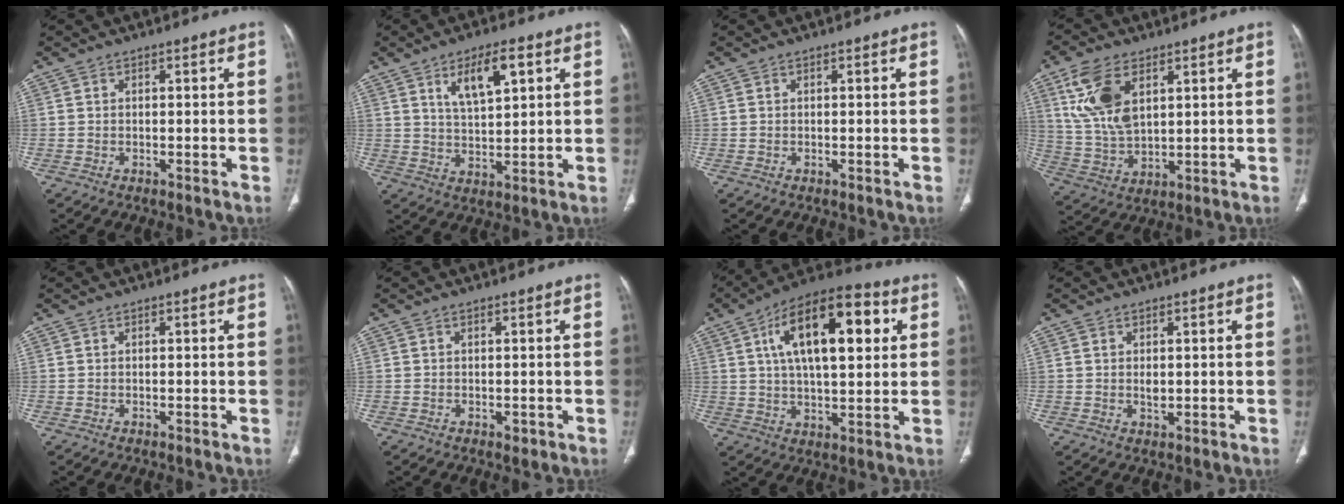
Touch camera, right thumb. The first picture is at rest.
{"total": 8.7, "force": [4.0, 3.3, 6.9], "torque": [-0.108, -0.016, 0.074]}
{"total": 0.0}
{"total": 12.1, "force": [5.0, 6.6, 8.8], "torque": [-0.174, -0.015, 0.107]}
{"total": 0.0}
{"total": 1.0, "force": [-0.2, 0.7, 0.7], "torque": [-0.004, -0.001, 0.001]}
{"total": 19.9, "force": [5.8, 8.9, 16.8], "torque": [-0.249, 0.009, 0.085]}
{"total": 1.7, "force": [0.2, 1.0, 1.3], "torque": [-0.022, -0.004, 0.007]}